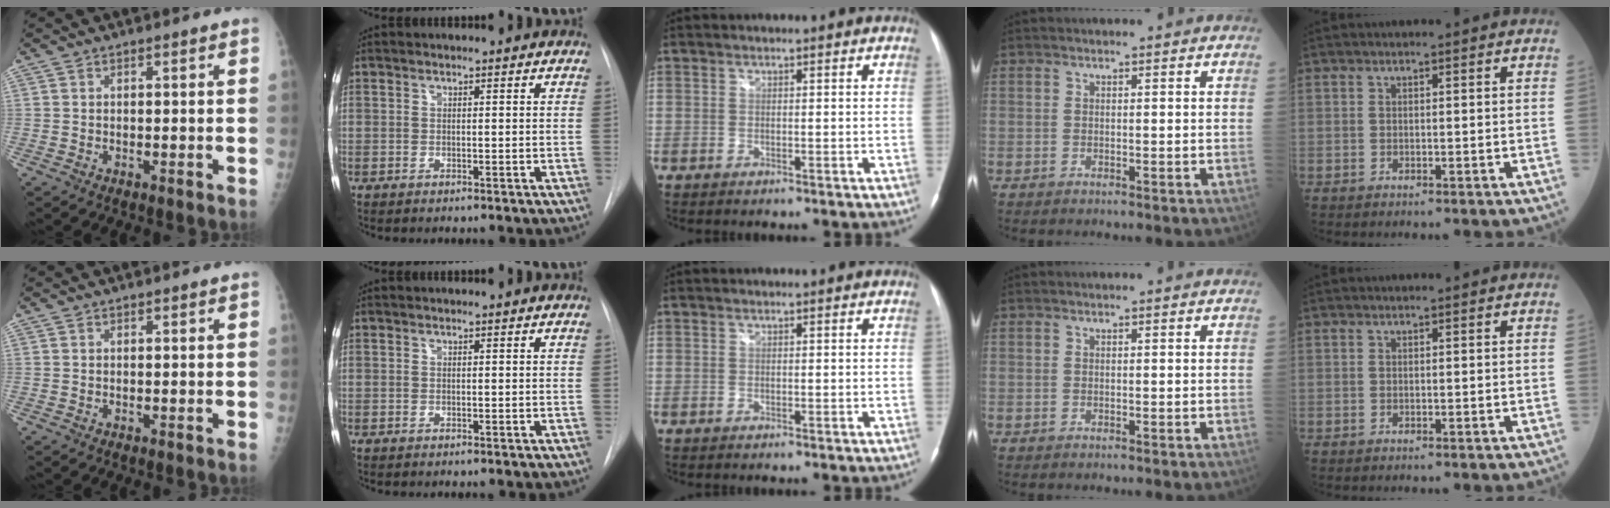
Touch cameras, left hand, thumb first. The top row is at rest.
{}